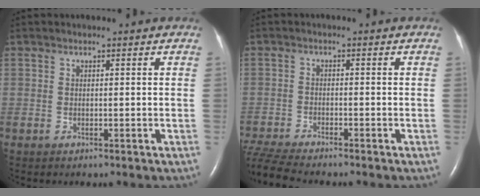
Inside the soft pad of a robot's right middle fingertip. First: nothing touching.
{"total": 7.9, "force": [-7.3, 0.1, 2.9], "torque": [-0.062, -0.017, -0.133]}